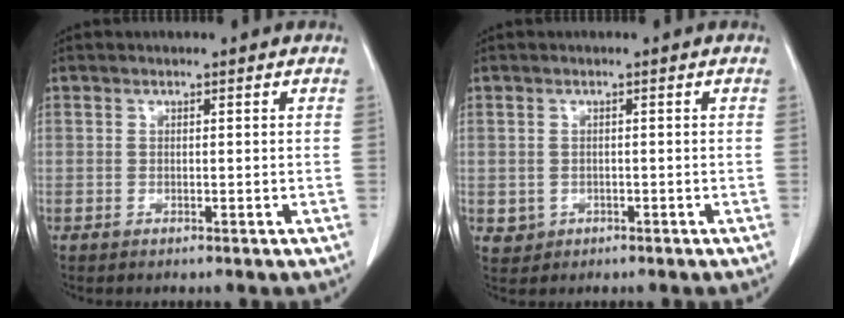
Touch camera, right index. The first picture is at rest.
{"total": 1.9, "force": [-0.3, 1.9, 0.2], "torque": [-0.005, 0.004, 0.004]}